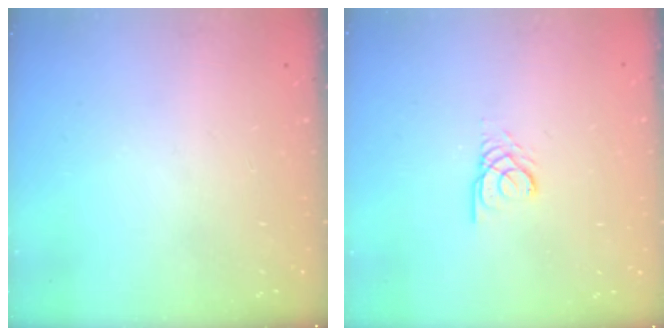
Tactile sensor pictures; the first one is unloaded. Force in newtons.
{"total": 2.3, "press": 2.3, "slide": 0.1}